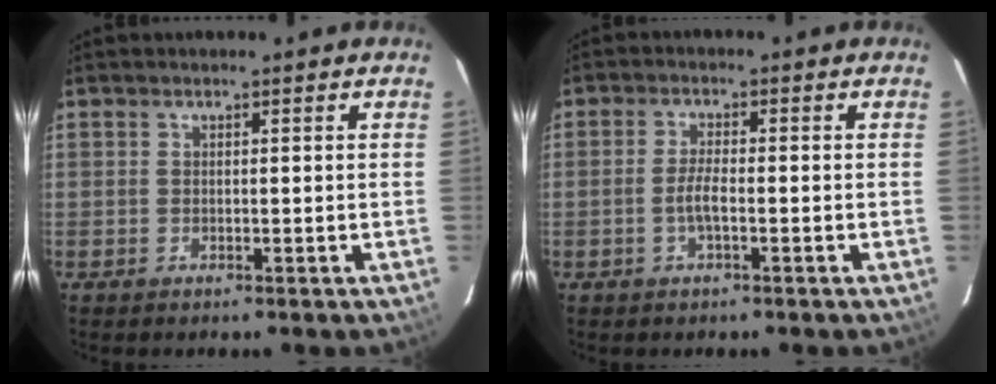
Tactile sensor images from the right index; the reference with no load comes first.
{"total": 3.1, "force": [-1.1, 0.5, 2.8], "torque": [-0.059, 0.002, -0.021]}